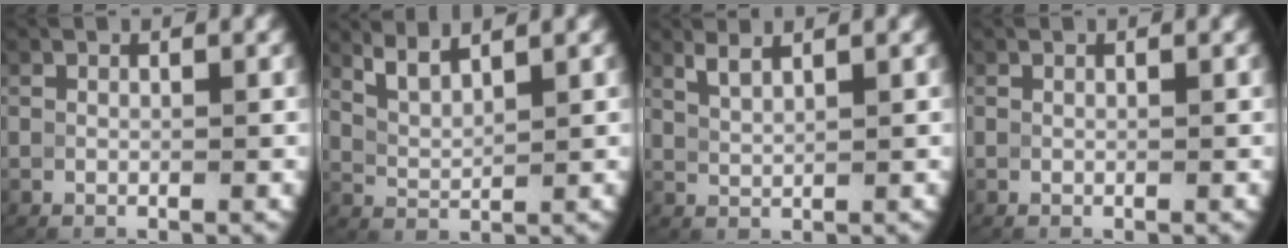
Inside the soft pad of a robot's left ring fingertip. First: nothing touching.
{"total": 3.1, "force": [2.3, 1.2, 1.7], "torque": [-0.047, -0.005, 0.045]}
{"total": 2.2, "force": [1.8, 0.3, 1.1], "torque": [-0.030, -0.002, 0.040]}
{"total": 0.0}